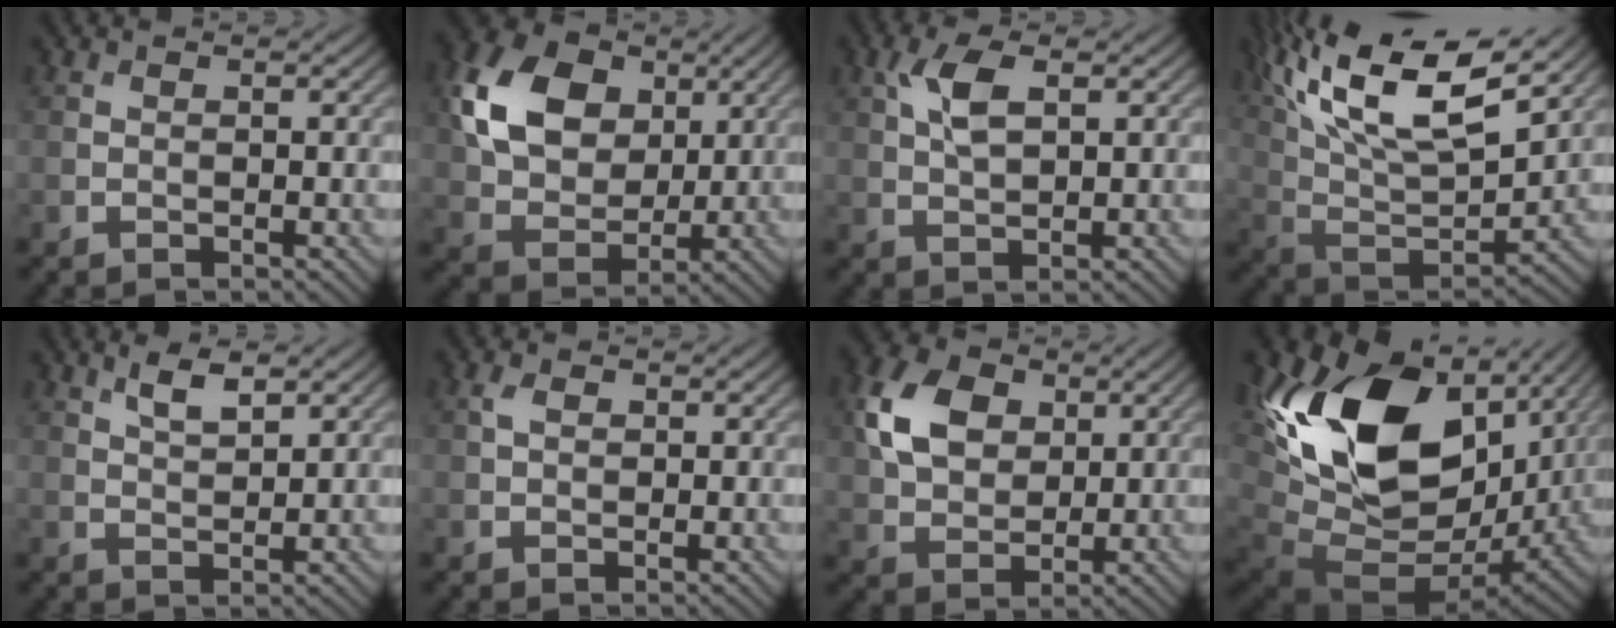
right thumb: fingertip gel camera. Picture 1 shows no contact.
{"total": 11.1, "force": [3.5, 8.1, 6.8], "torque": [-0.158, 0.014, 0.054]}
{"total": 4.7, "force": [1.7, 2.1, 3.8], "torque": [-0.091, 0.007, 0.033]}
{"total": 17.7, "force": [10.0, 6.6, 13.1], "torque": [-0.289, 0.022, 0.170]}
{"total": 3.3, "force": [2.1, 1.0, 2.4], "torque": [-0.054, 0.000, 0.043]}
{"total": 1.5, "force": [0.6, 0.9, 1.0], "torque": [-0.025, 0.004, 0.009]}
{"total": 8.3, "force": [2.6, 5.9, 5.2], "torque": [-0.128, 0.011, 0.043]}
{"total": 19.4, "force": [4.7, 12.3, 14.3], "torque": [-0.296, -0.031, 0.109]}